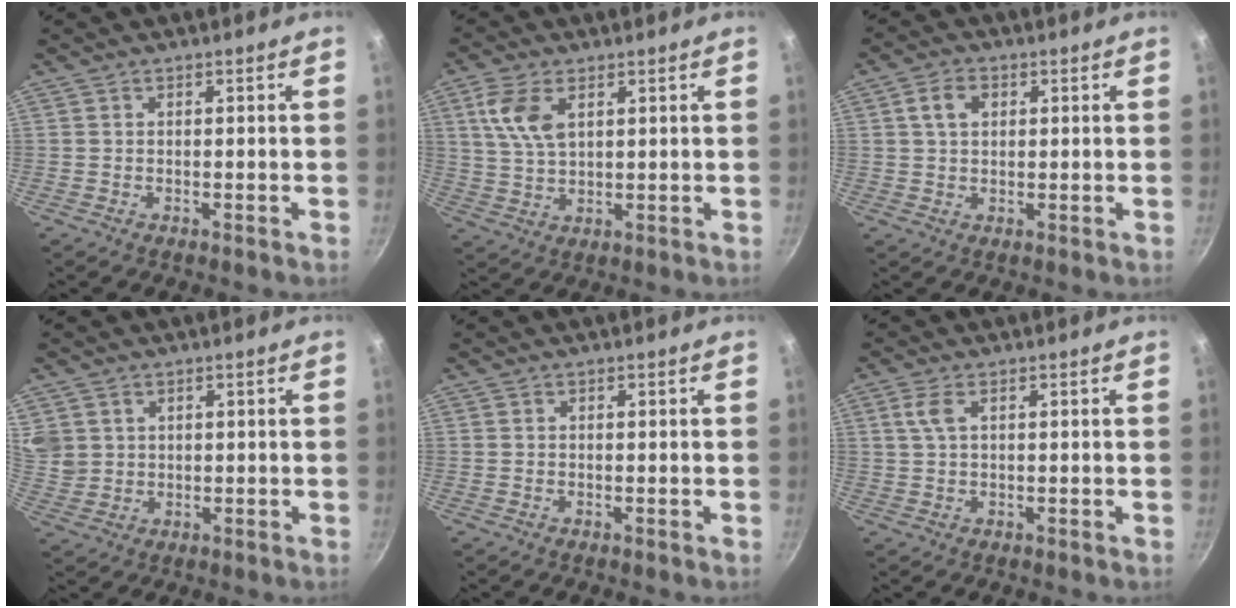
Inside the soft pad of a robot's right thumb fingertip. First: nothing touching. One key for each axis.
{"total": 7.8, "fx": 2.8, "fy": 4.3, "fz": 5.9, "tx": -0.115, "ty": -0.009, "tz": 0.058}
{"total": 4.5, "fx": 1.3, "fy": 3.3, "fz": 2.9, "tx": -0.037, "ty": 0.004, "tz": 0.021}
{"total": 6.9, "fx": 2.7, "fy": 5.8, "fz": 2.7, "tx": -0.038, "ty": -0.006, "tz": 0.065}
{"total": 0.0}
{"total": 3.0, "fx": 1.0, "fy": 1.3, "fz": 2.5, "tx": -0.054, "ty": 0.005, "tz": 0.021}